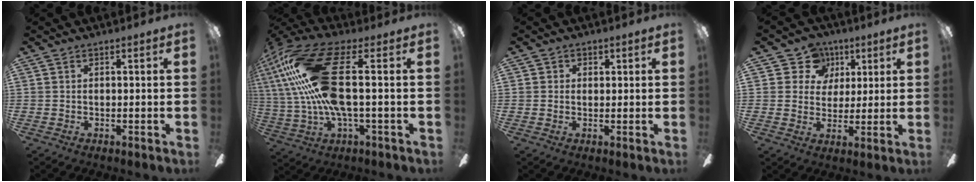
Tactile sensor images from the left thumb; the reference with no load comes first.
{"total": 22.9, "force": [3.0, 8.6, 21.0], "torque": [-0.442, -0.010, 0.045]}
{"total": 1.1, "force": [0.4, 1.1, 0.0], "torque": [0.007, 0.002, 0.005]}
{"total": 8.6, "force": [4.1, 7.5, 1.0], "torque": [-0.020, -0.024, 0.074]}